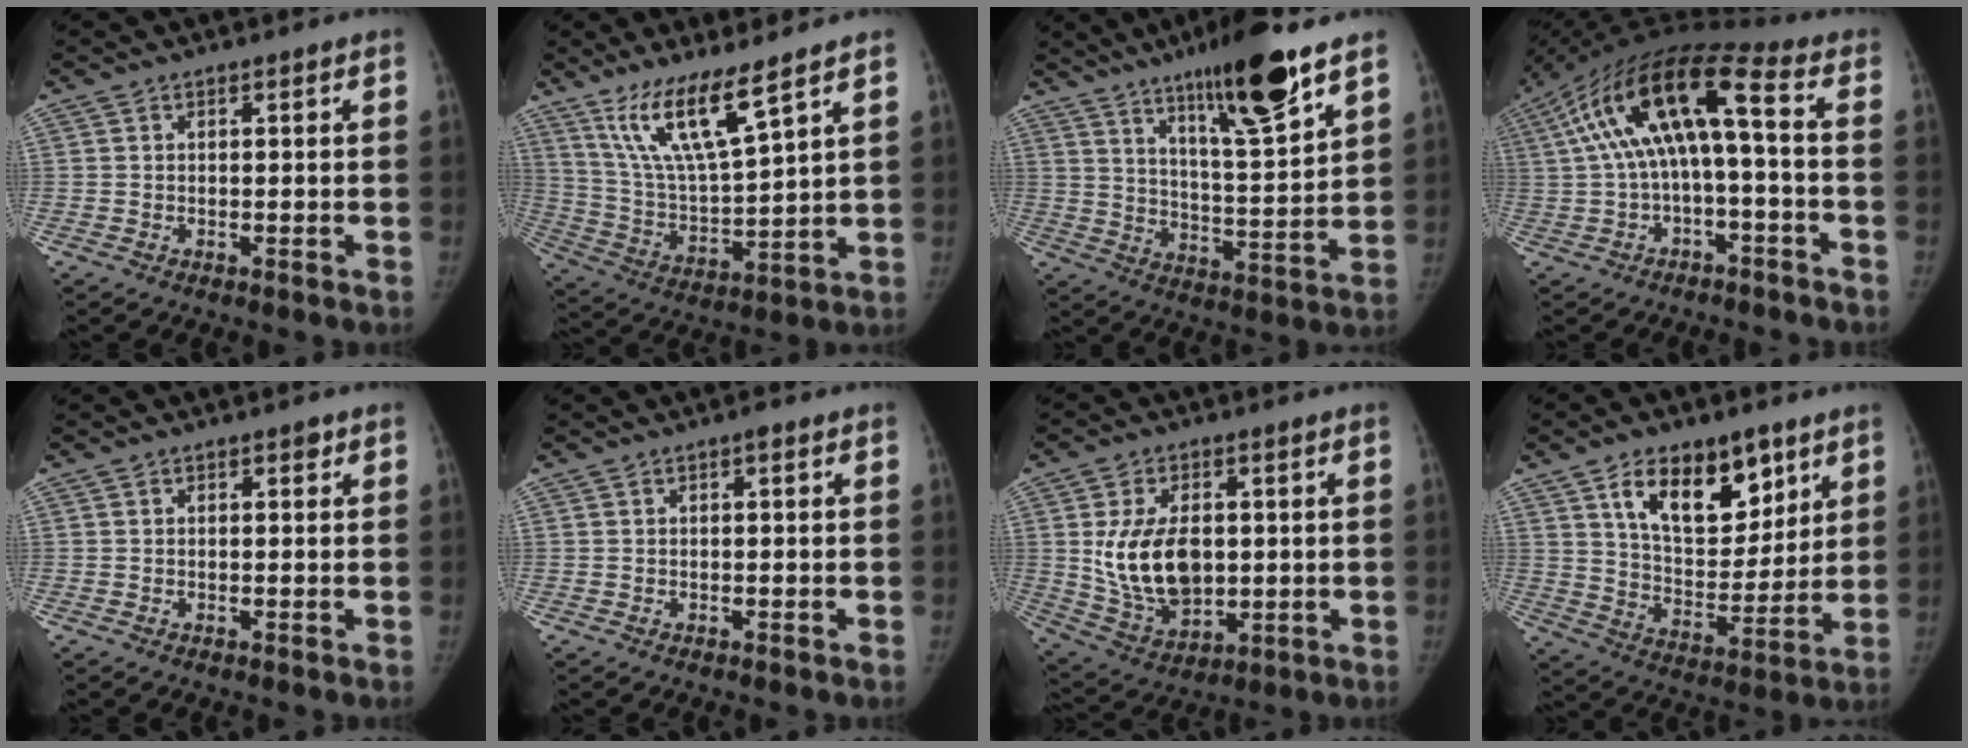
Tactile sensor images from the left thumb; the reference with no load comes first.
{"total": 13.1, "force": [8.8, 1.9, 9.5], "torque": [-0.175, -0.055, 0.185]}
{"total": 16.9, "force": [10.6, 2.4, 12.9], "torque": [-0.193, -0.060, 0.178]}
{"total": 15.2, "force": [0.5, 4.8, 14.4], "torque": [-0.290, 0.073, 0.010]}
{"total": 0.8, "force": [0.4, 0.5, 0.4], "torque": [0.003, -0.001, 0.004]}
{"total": 0.8, "force": [0.3, 0.3, 0.7], "torque": [-0.012, 0.003, 0.000]}
{"total": 14.3, "force": [1.1, 9.2, 10.9], "torque": [-0.169, -0.014, 0.037]}
{"total": 16.8, "force": [9.0, 9.2, 10.7], "torque": [-0.118, -0.050, 0.161]}